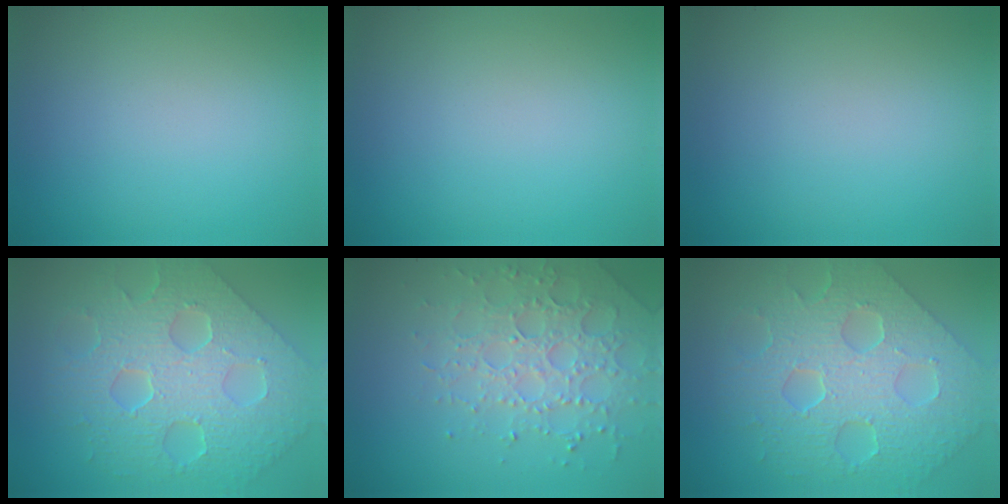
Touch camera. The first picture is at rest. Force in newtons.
{"total": 0.0}
{"total": 0.0}
{"total": 9.0, "press": 6.5, "slide": 6.2}
{"total": 4.9, "press": 4.7, "slide": 1.2}
{"total": 9.0, "press": 6.5, "slide": 6.2}